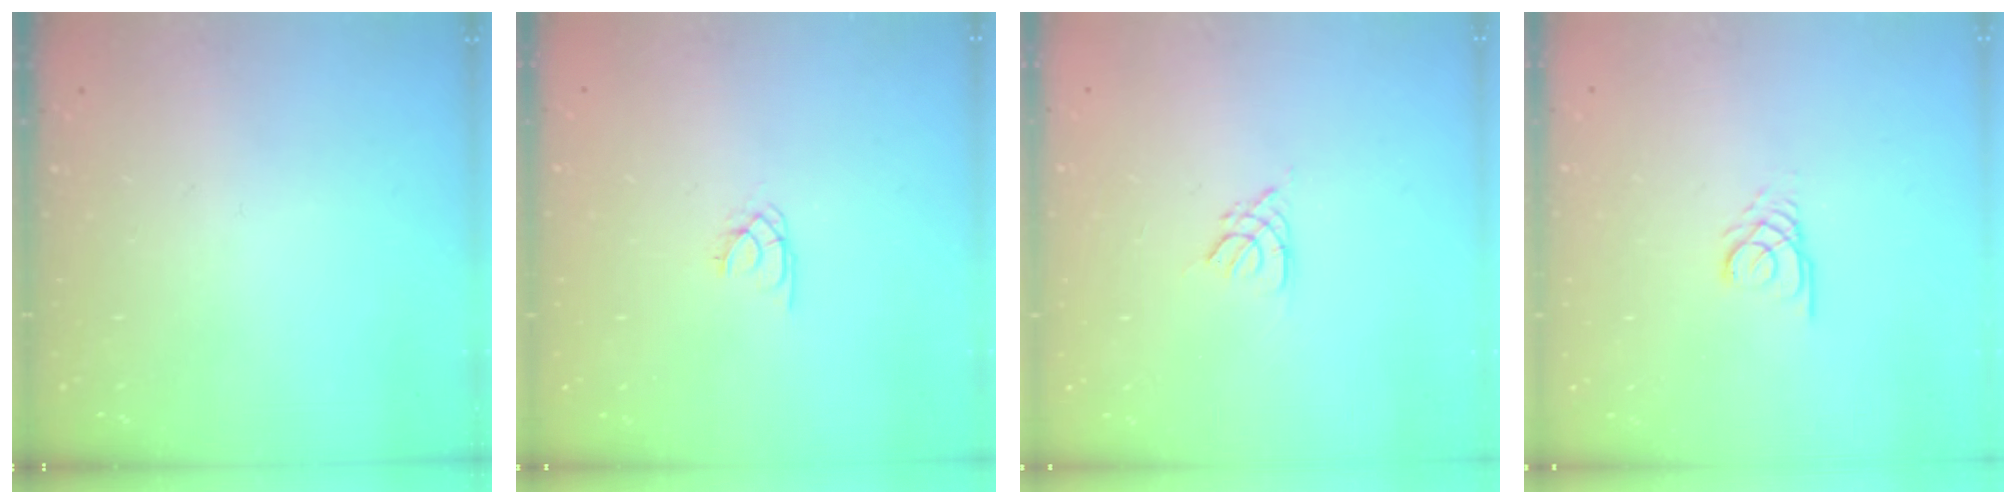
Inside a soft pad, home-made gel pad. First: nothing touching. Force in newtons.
{"total": 1.8, "press": 1.8, "slide": 0.3}
{"total": 2.8, "press": 2.7, "slide": 0.5}
{"total": 2.7, "press": 2.7, "slide": 0.3}